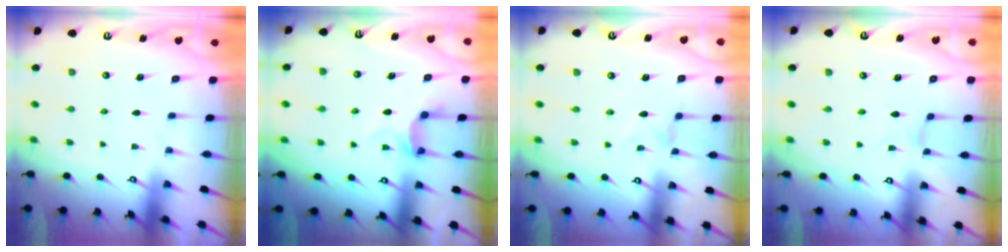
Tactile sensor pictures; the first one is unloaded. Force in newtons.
{"total": 4.3, "press": 4.3, "slide": 0.8}
{"total": 0.0}
{"total": 0.0}